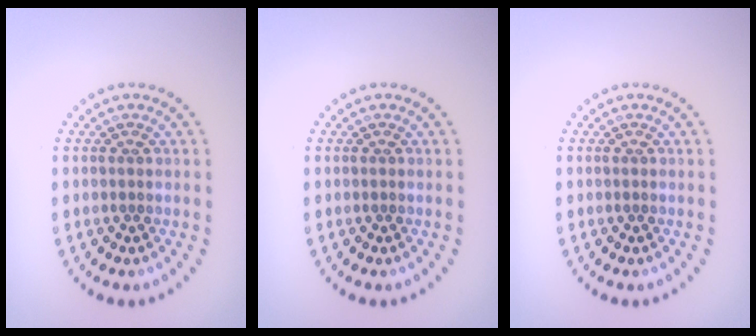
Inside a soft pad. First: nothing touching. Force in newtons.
{"total": 0.0}
{"total": 0.0}